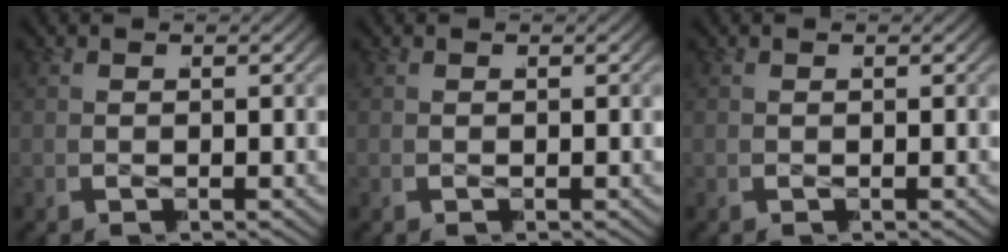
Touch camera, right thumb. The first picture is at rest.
{"total": 0.0}
{"total": 0.0}